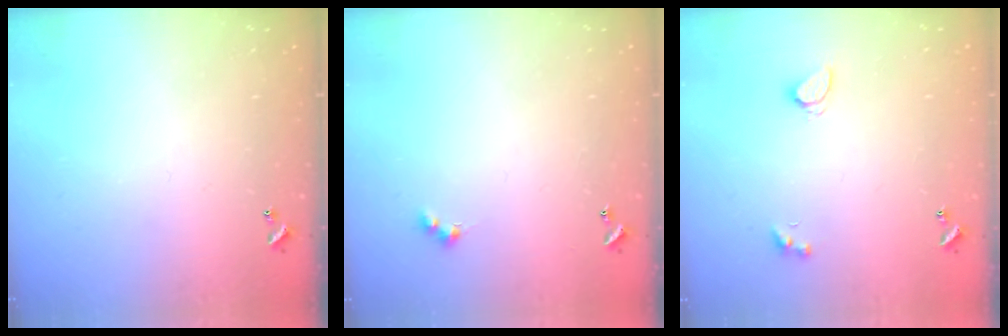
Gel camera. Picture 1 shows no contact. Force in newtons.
{"total": 3.0, "press": 2.9, "slide": 0.5}
{"total": 2.1, "press": 2.0, "slide": 0.4}